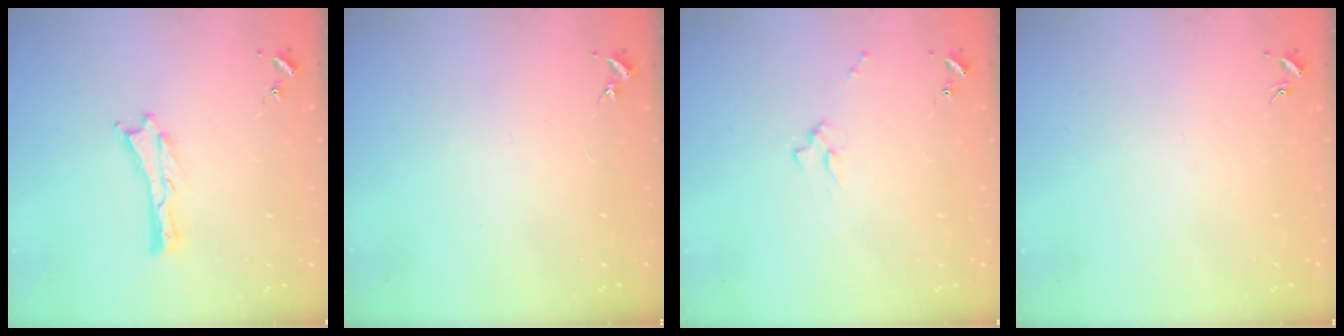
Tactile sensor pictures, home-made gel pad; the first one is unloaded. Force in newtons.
{"total": 0.0}
{"total": 1.7, "press": 1.6, "slide": 0.2}
{"total": 0.0}